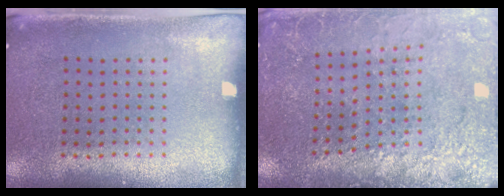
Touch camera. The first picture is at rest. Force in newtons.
{"total": 2.9, "press": 2.9, "slide": 0.3}